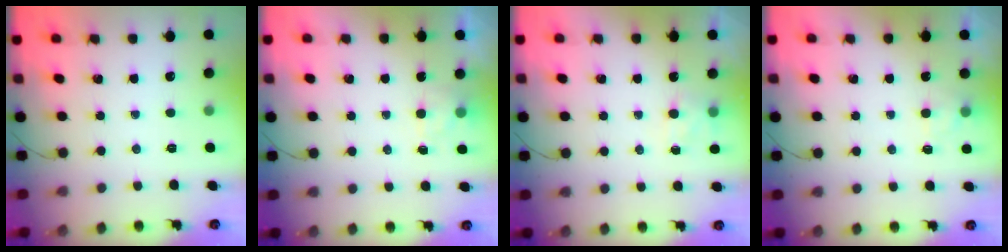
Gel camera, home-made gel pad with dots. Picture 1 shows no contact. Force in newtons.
{"total": 2.0, "press": 1.4, "slide": 1.3}
{"total": 5.4, "press": 5.2, "slide": 1.3}
{"total": 2.7, "press": 2.3, "slide": 1.4}